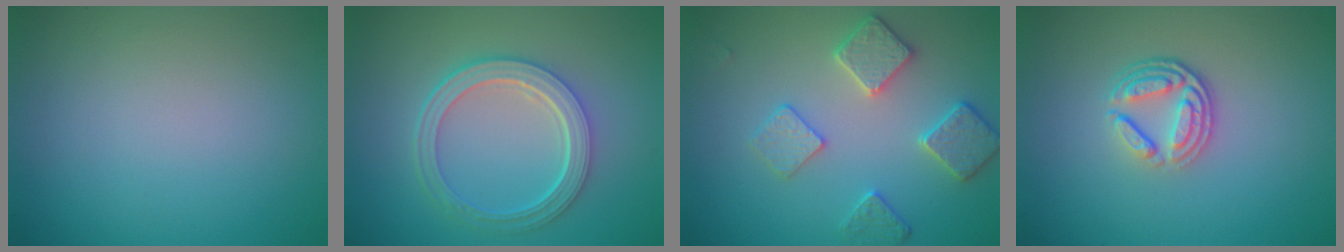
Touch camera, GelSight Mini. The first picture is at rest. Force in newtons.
{"total": 5.2, "press": 3.9, "slide": 3.6}
{"total": 3.5, "press": 3.5, "slide": 0.2}
{"total": 4.0, "press": 2.9, "slide": 2.7}